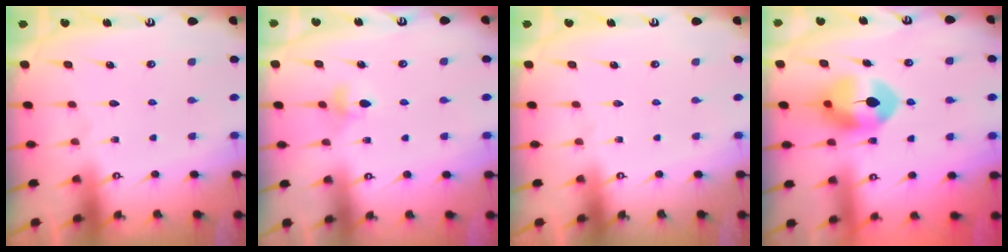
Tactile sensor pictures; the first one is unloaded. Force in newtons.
{"total": 4.0, "press": 4.0, "slide": 0.9}
{"total": 0.0}
{"total": 8.8, "press": 8.8, "slide": 0.9}